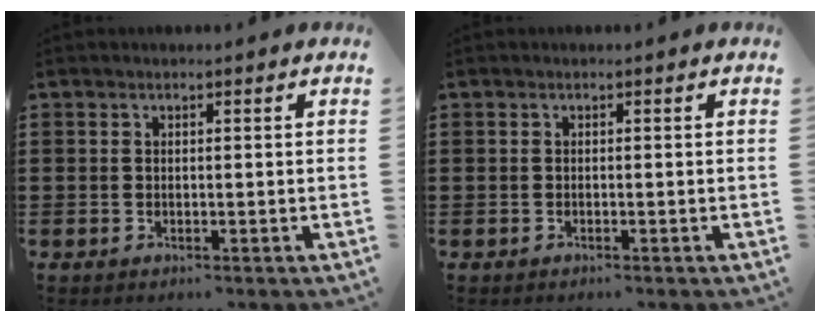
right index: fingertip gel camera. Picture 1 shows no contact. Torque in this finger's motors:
{"motor_torque": [-0.38, 0.97, -0.35, -0.21]}